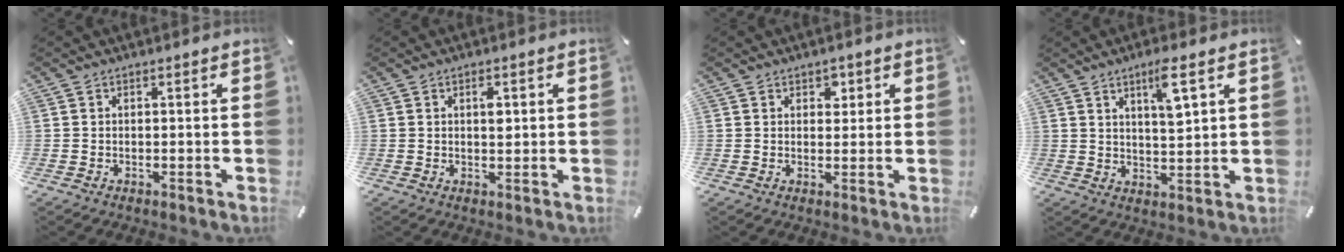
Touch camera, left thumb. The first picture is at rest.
{"total": 2.3, "force": [0.6, 1.2, 1.9], "torque": [-0.024, -0.001, 0.005]}
{"total": 2.4, "force": [1.2, 1.9, 0.8], "torque": [0.006, -0.006, 0.014]}
{"total": 6.7, "force": [3.8, 1.3, 5.4], "torque": [-0.091, -0.017, 0.059]}